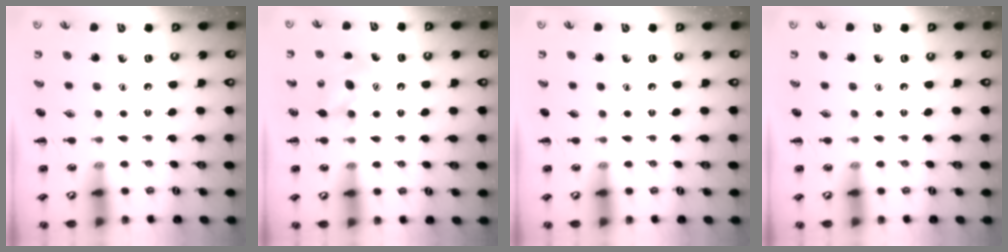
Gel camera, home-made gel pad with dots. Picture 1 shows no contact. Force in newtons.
{"total": 5.2, "press": 5.1, "slide": 0.9}
{"total": 0.0}
{"total": 0.0}